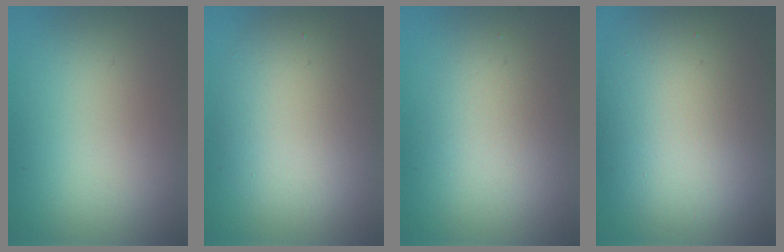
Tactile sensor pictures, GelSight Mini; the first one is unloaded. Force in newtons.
{"total": 5.9, "press": 5.8, "slide": 0.6}
{"total": 2.5, "press": 2.5, "slide": 0.2}
{"total": 12.0, "press": 12.0, "slide": 0.5}